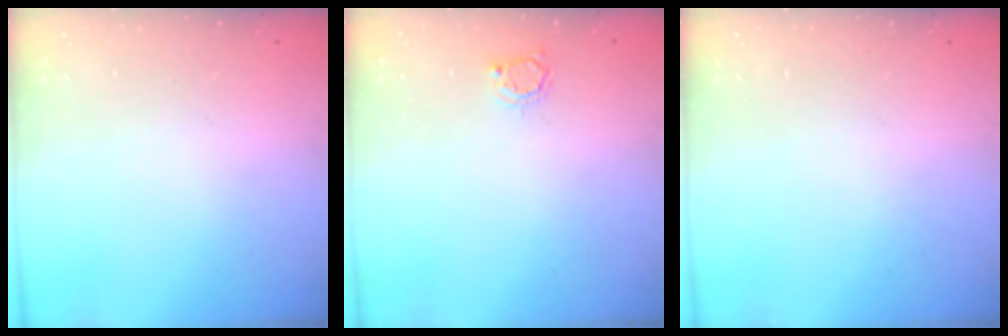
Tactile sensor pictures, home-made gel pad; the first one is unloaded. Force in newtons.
{"total": 2.9, "press": 2.9, "slide": 0.3}
{"total": 0.0}